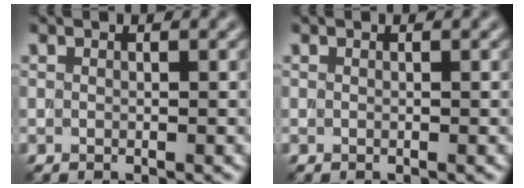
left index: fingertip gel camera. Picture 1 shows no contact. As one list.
[{"total": 0.0}]